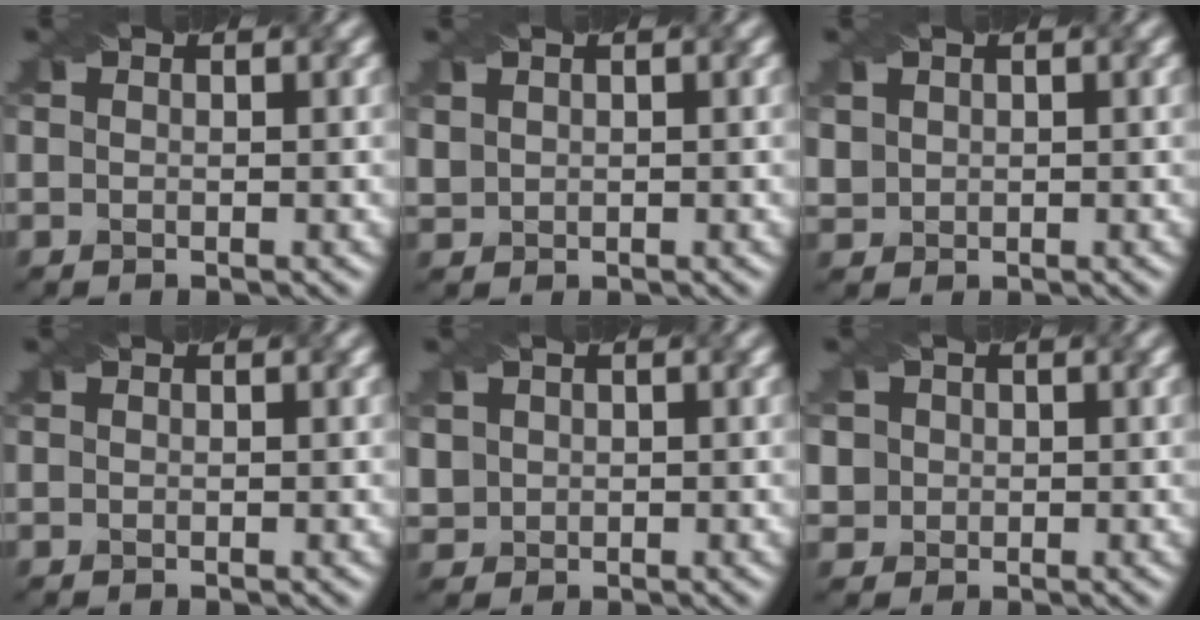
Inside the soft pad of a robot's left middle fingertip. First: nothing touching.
{"total": 0.7, "force": [0.3, 0.6, 0.0], "torque": [-0.011, 0.000, 0.025]}
{"total": 1.4, "force": [0.6, 1.2, 0.3], "torque": [-0.025, 0.005, 0.033]}
{"total": 0.0}
{"total": 2.2, "force": [0.8, 2.0, 0.7], "torque": [-0.032, 0.012, 0.032]}
{"total": 4.9, "force": [1.9, 4.1, 1.9], "torque": [-0.041, 0.025, 0.019]}